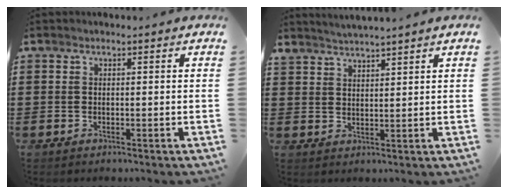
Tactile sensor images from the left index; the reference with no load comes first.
{"total": 2.4, "force": [2.3, -0.7, -0.3], "torque": [-0.001, -0.009, 0.044]}